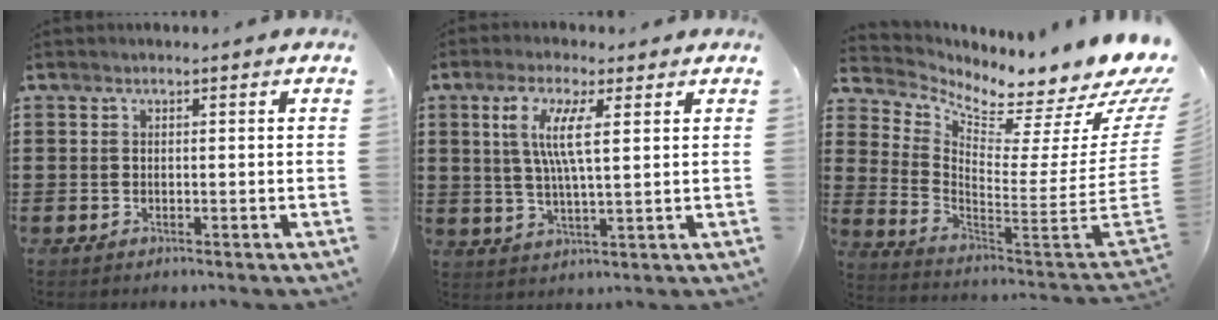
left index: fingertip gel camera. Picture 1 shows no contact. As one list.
[{"total": 6.7, "force": [2.7, 1.6, 5.9], "torque": [-0.126, 0.004, 0.044]}, {"total": 5.6, "force": [5.3, 0.7, 1.7], "torque": [-0.056, -0.080, 0.084]}]